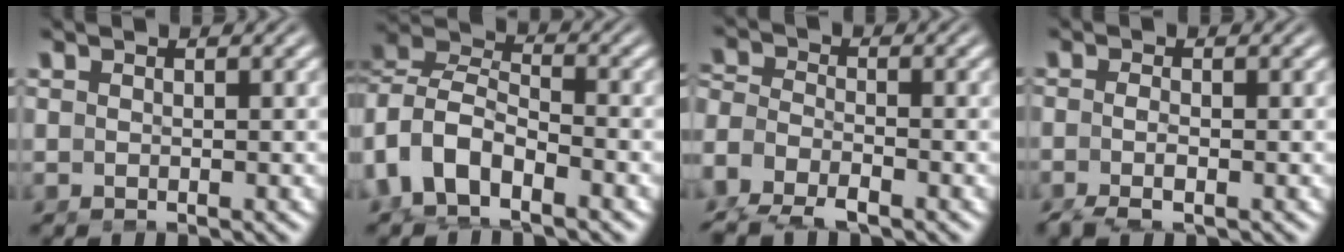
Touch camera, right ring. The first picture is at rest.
{"total": 10.7, "force": [-1.0, 9.5, 4.7], "torque": [-0.154, -0.036, -0.026]}
{"total": 5.2, "force": [-2.4, 4.0, 2.3], "torque": [-0.069, -0.031, -0.039]}
{"total": 2.8, "force": [-1.8, 1.0, 1.9], "torque": [-0.043, -0.014, -0.026]}